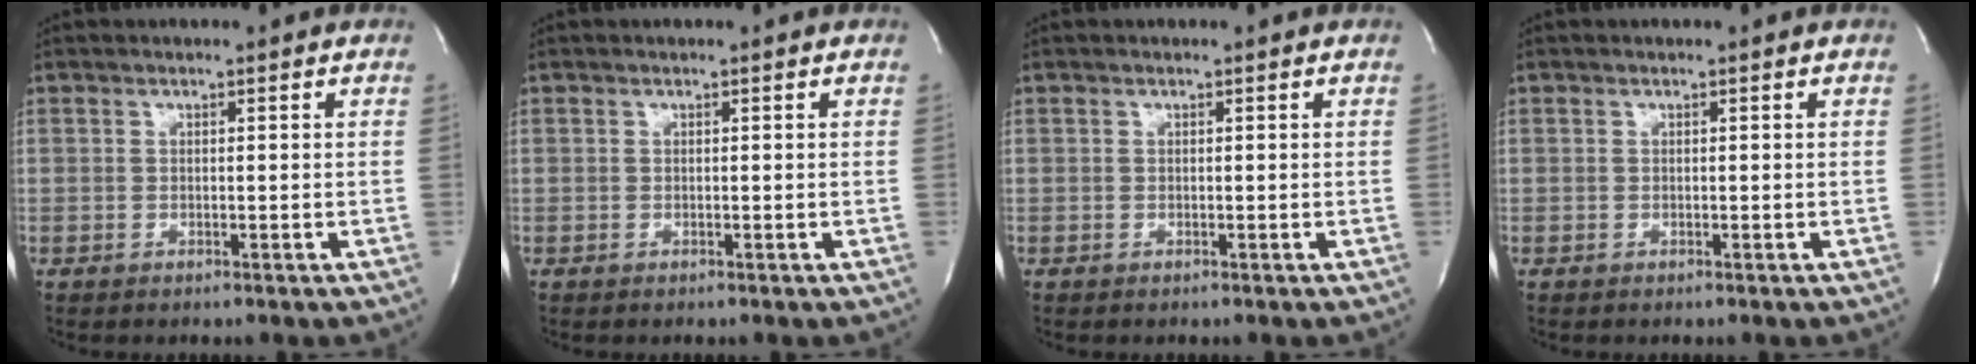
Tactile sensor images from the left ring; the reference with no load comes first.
{"total": 0.0}
{"total": 0.0}
{"total": 0.0}